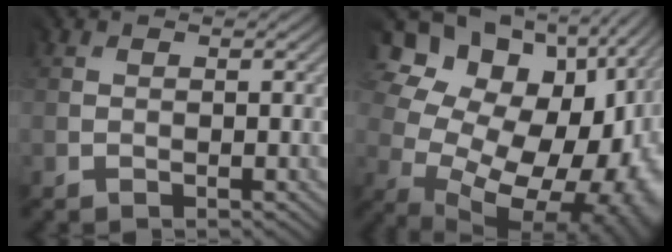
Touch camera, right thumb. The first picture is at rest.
{"total": 19.5, "force": [0.2, 14.3, 13.3], "torque": [-0.185, 0.009, 0.009]}